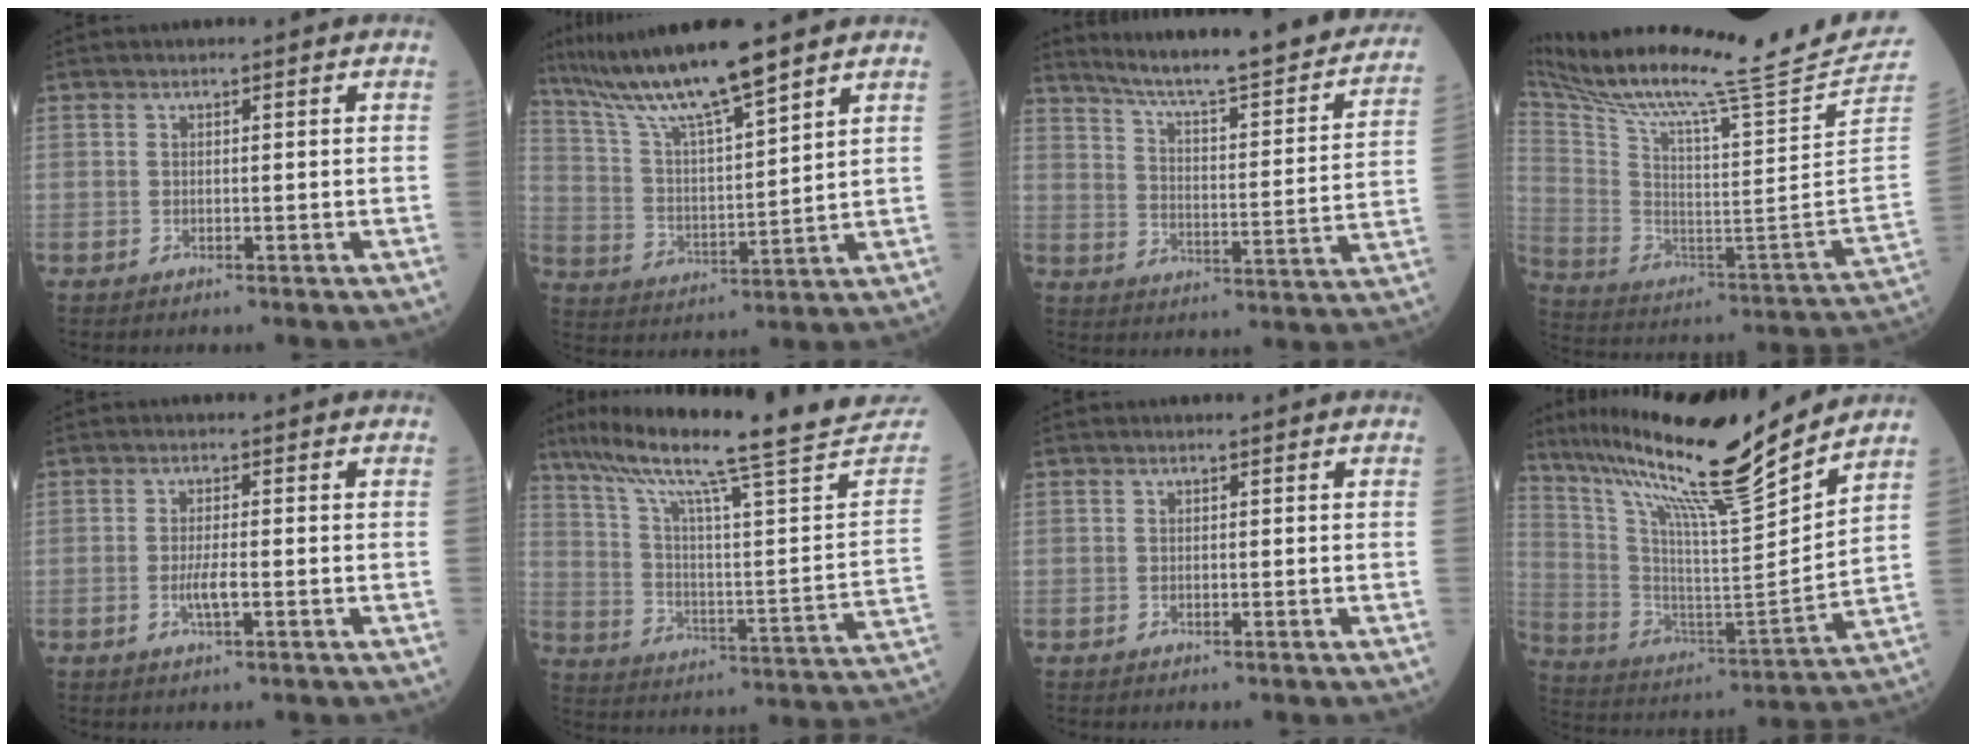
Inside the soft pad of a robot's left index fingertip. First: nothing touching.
{"total": 13.0, "force": [10.6, -0.1, 7.6], "torque": [-0.152, 0.002, 0.199]}
{"total": 27.1, "force": [23.6, 2.5, 13.2], "torque": [-0.193, -0.058, 0.304]}
{"total": 29.5, "force": [25.5, -1.8, 14.7], "torque": [-0.270, -0.107, 0.385]}
{"total": 2.6, "force": [-0.9, 0.2, 2.4], "torque": [-0.051, -0.006, -0.017]}
{"total": 28.8, "force": [24.0, 0.6, 16.0], "torque": [-0.262, -0.059, 0.323]}
{"total": 0.0}
{"total": 22.1, "force": [18.2, -0.4, 12.5], "torque": [-0.221, -0.025, 0.304]}